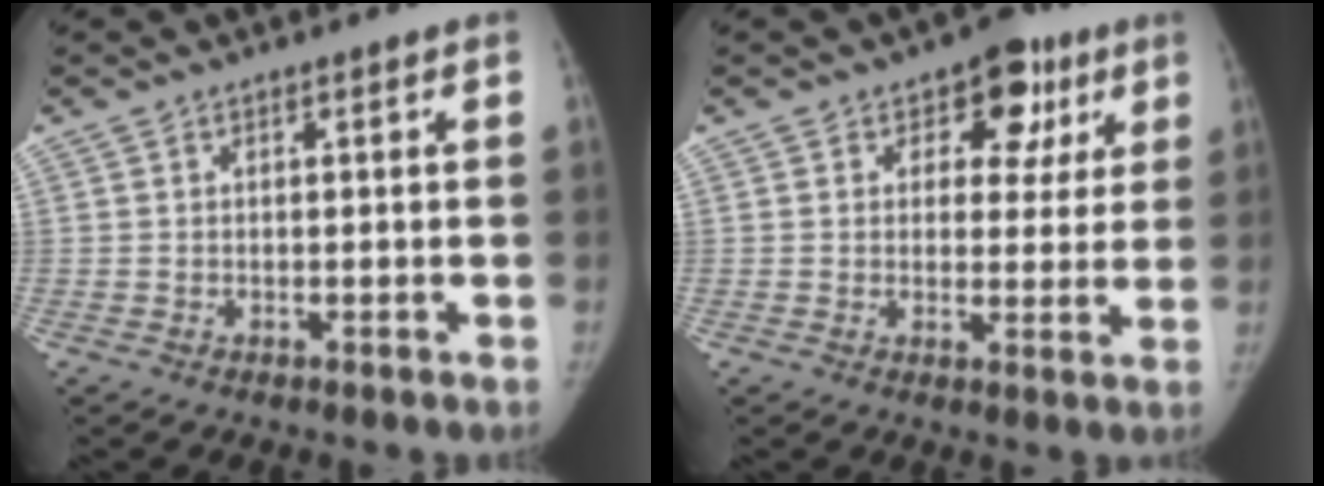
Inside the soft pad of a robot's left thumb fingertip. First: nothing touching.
{"total": 9.2, "force": [4.4, 6.3, 5.2], "torque": [-0.014, -0.010, 0.053]}